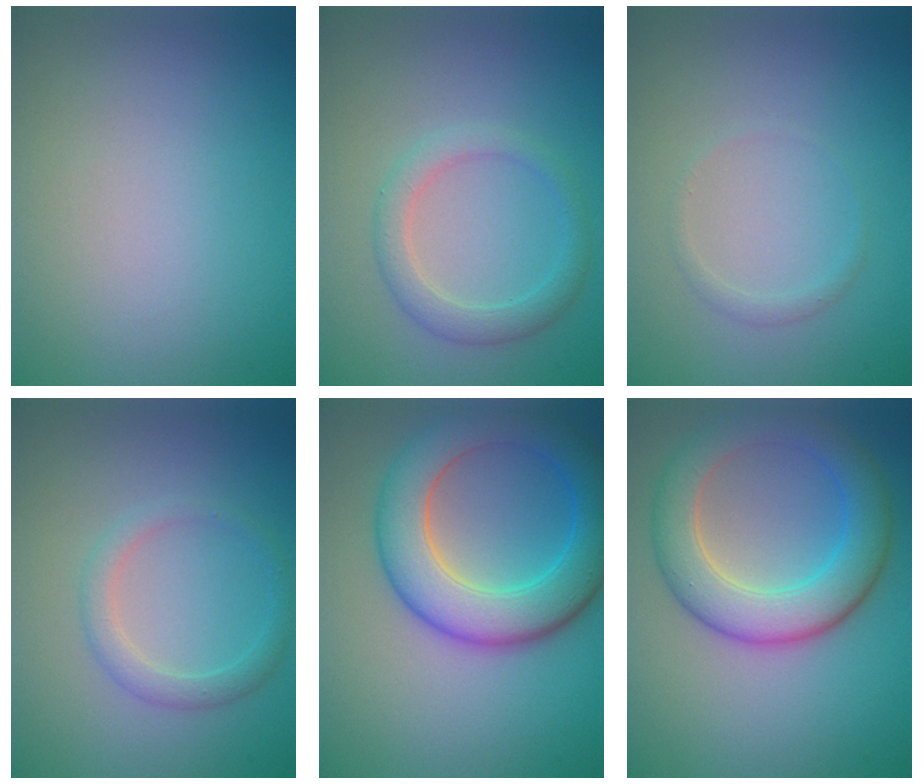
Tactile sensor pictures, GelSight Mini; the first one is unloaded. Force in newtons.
{"total": 2.6, "press": 2.6, "slide": 0.2}
{"total": 0.8, "press": 0.8, "slide": 0.1}
{"total": 2.0, "press": 2.0, "slide": 0.0}
{"total": 7.7, "press": 7.7, "slide": 0.2}
{"total": 6.5, "press": 6.5, "slide": 0.3}